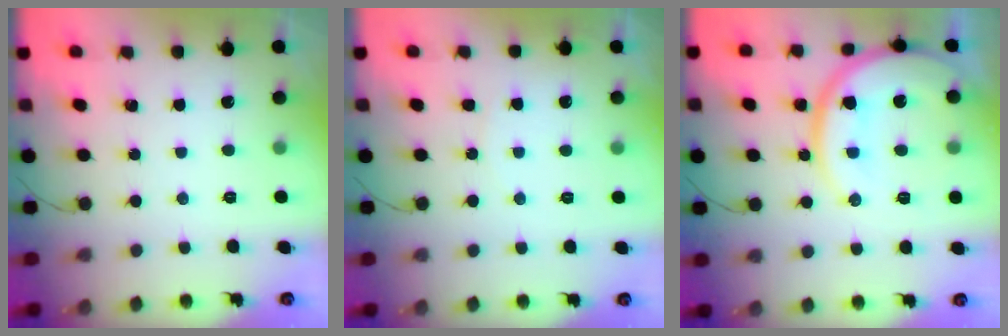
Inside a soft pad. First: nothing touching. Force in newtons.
{"total": 3.3, "press": 3.3, "slide": 0.3}
{"total": 16.9, "press": 16.9, "slide": 1.3}